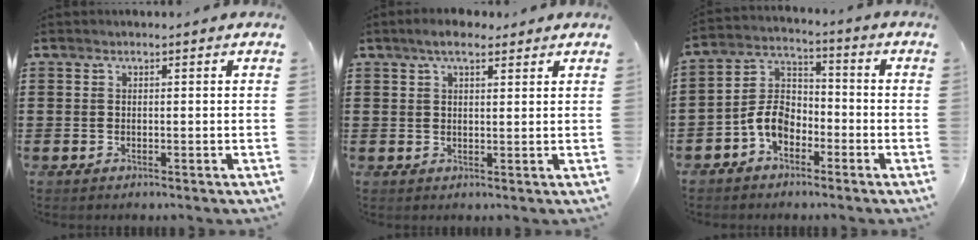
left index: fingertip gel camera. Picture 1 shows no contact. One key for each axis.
{"total": 4.0, "fx": 2.8, "fy": 1.4, "fz": 2.5, "tx": -0.054, "ty": 0.006, "tz": 0.053}
{"total": 6.9, "fx": -3.7, "fy": 4.3, "fz": 3.8, "tx": -0.098, "ty": 0.012, "tz": -0.080}